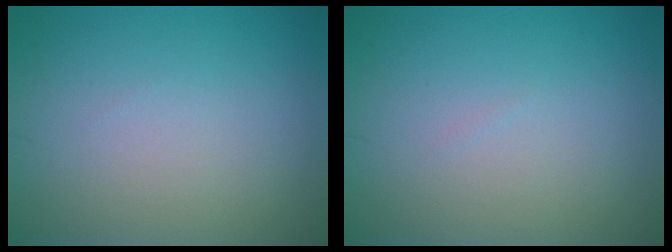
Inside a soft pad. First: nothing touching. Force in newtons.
{"total": 0.0}